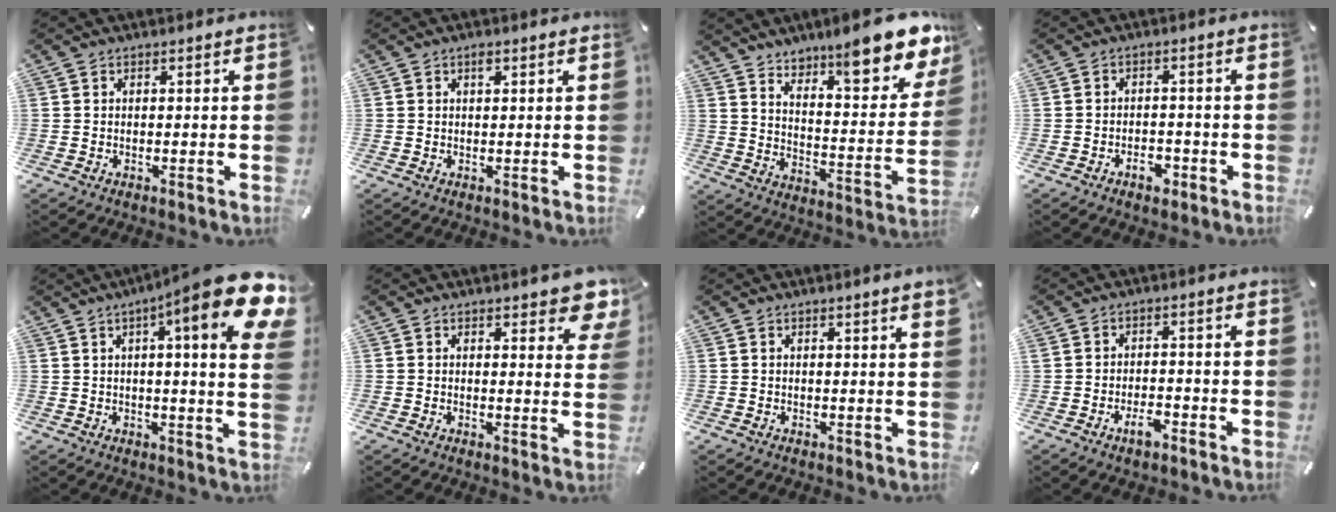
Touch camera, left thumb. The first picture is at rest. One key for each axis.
{"total": 1.2, "fx": 0.5, "fy": 0.6, "fz": 0.9, "tx": -0.011, "ty": -0.001, "tz": 0.007}
{"total": 15.8, "fx": 13.4, "fy": 4.4, "fz": 7.1, "tx": -0.093, "ty": -0.117, "tz": 0.223}
{"total": 3.9, "fx": -2.4, "fy": 2.4, "fz": 2.0, "tx": -0.030, "ty": 0.009, "tz": -0.042}
{"total": 18.2, "fx": 8.1, "fy": 2.3, "fz": 16.1, "tx": -0.238, "ty": -0.048, "tz": 0.113}
{"total": 6.0, "fx": 4.5, "fy": 2.4, "fz": 3.1, "tx": -0.031, "ty": -0.031, "tz": 0.076}
{"total": 2.1, "fx": 1.1, "fy": 0.0, "fz": 1.8, "tx": -0.033, "ty": -0.001, "tz": 0.019}
{"total": 4.1, "fx": -2.4, "fy": 1.9, "fz": 2.8, "tx": -0.050, "ty": 0.009, "tz": -0.043}